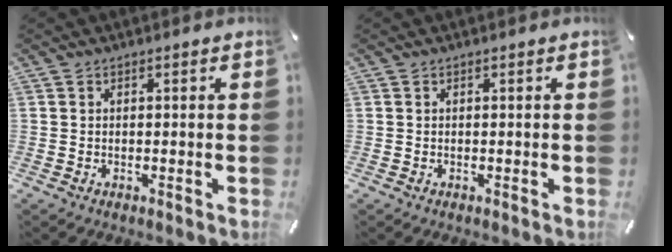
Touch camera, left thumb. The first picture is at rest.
{"total": 0.0}